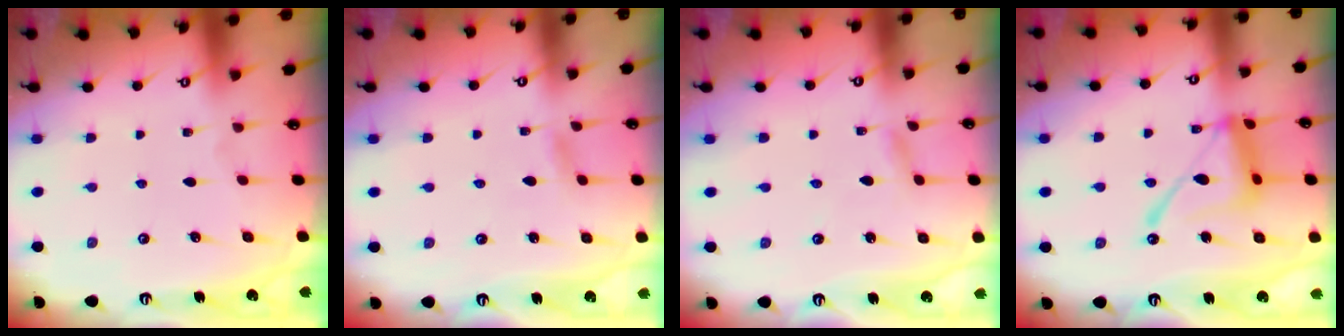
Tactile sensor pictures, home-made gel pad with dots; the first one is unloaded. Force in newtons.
{"total": 3.2, "press": 3.2, "slide": 0.4}
{"total": 1.5, "press": 1.5, "slide": 0.1}
{"total": 14.3, "press": 14.2, "slide": 1.3}